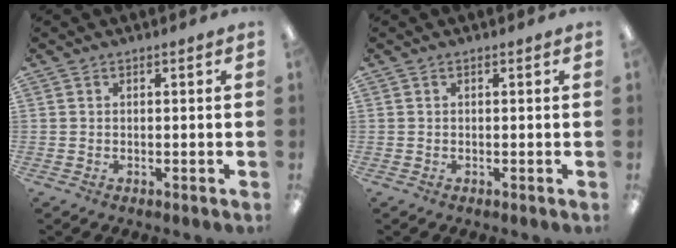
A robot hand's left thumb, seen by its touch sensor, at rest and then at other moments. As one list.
[{"total": 0.0}]